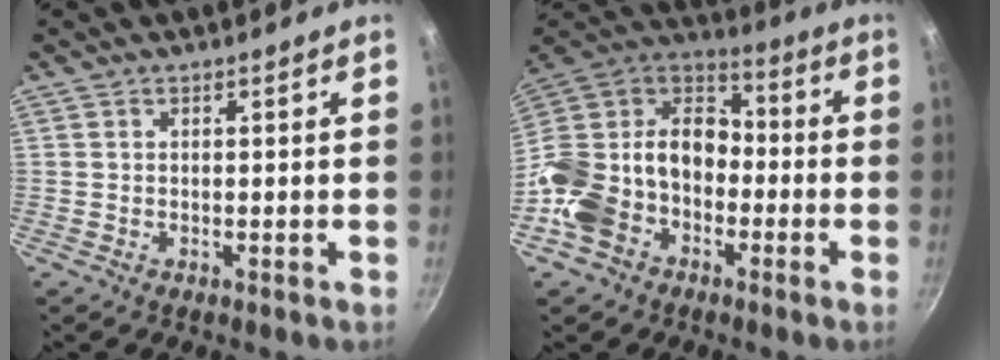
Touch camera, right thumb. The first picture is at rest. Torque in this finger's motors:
{"motor_torque": [2.17, 2.10, 1.70, -1.07, 0.25]}